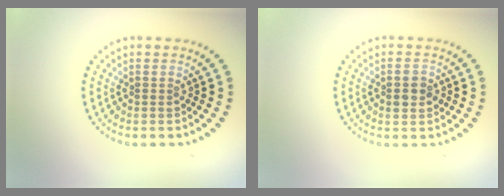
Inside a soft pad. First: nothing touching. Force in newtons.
{"total": 2.5, "press": 2.5, "slide": 0.2}